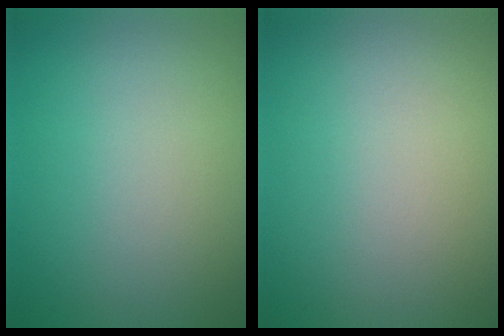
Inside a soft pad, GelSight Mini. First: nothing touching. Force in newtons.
{"total": 0.0}